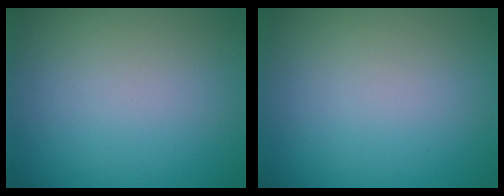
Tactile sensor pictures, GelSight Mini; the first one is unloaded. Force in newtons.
{"total": 0.0}